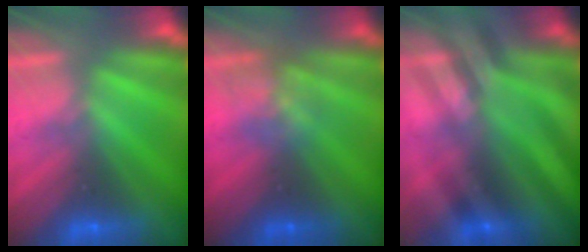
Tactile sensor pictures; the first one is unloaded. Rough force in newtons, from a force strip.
{"total": 2.8}
{"total": 2.6}